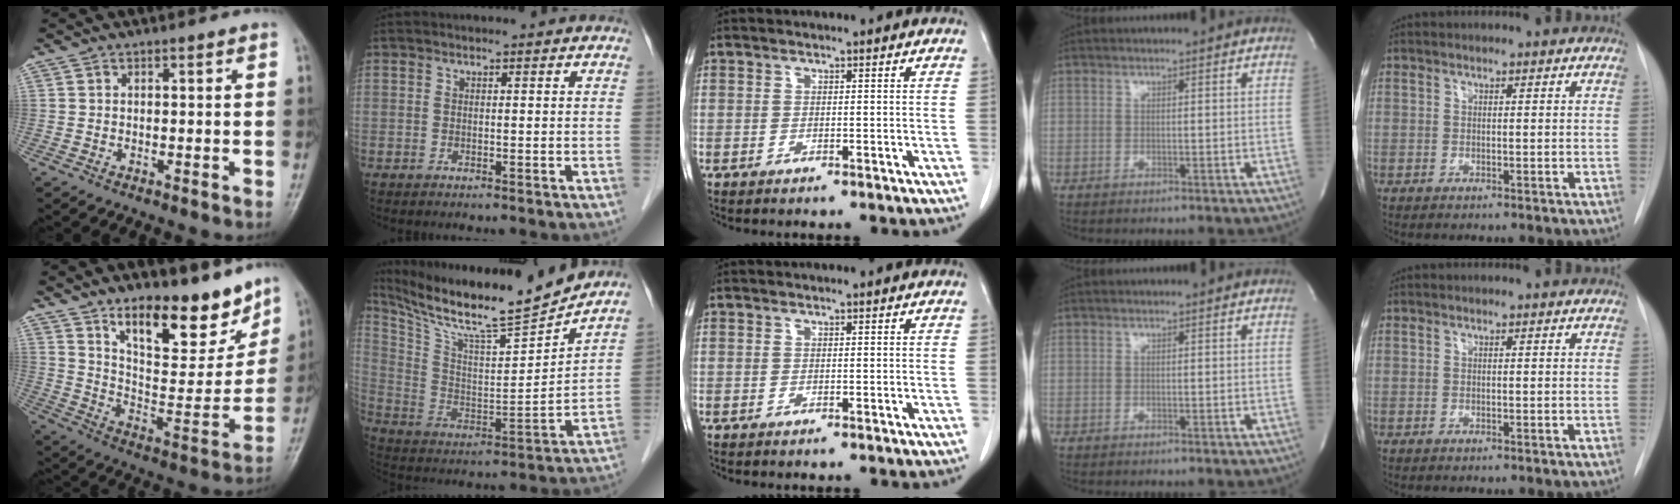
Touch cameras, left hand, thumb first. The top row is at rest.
{"thumb": {"total": 18.2, "force": [12.8, 7.1, 10.8], "torque": [-0.112, -0.088, 0.210]}, "index": {"total": 19.5, "force": [17.6, -0.6, 8.4], "torque": [-0.161, -0.028, 0.296]}}